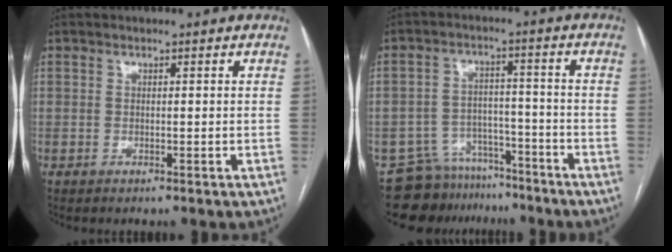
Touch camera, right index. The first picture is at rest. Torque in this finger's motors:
{"motor_torque": [-0.62, -0.73, -0.44, -0.21]}